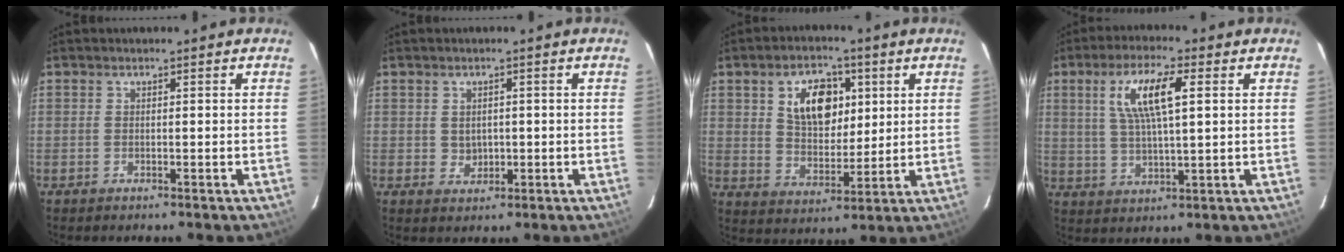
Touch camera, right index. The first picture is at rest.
{"total": 2.5, "force": [0.1, 2.3, 1.1], "torque": [-0.016, 0.004, 0.008]}
{"total": 11.1, "force": [3.9, 6.9, 7.8], "torque": [-0.131, 0.014, 0.073]}
{"total": 9.8, "force": [3.0, 2.4, 9.0], "torque": [-0.172, 0.008, 0.059]}